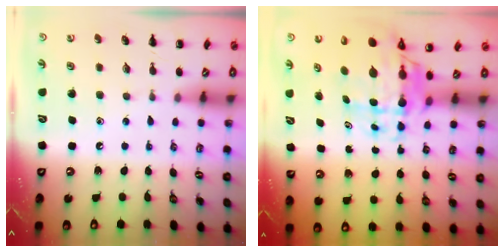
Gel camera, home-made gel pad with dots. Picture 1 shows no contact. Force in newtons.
{"total": 8.3, "press": 7.8, "slide": 2.7}